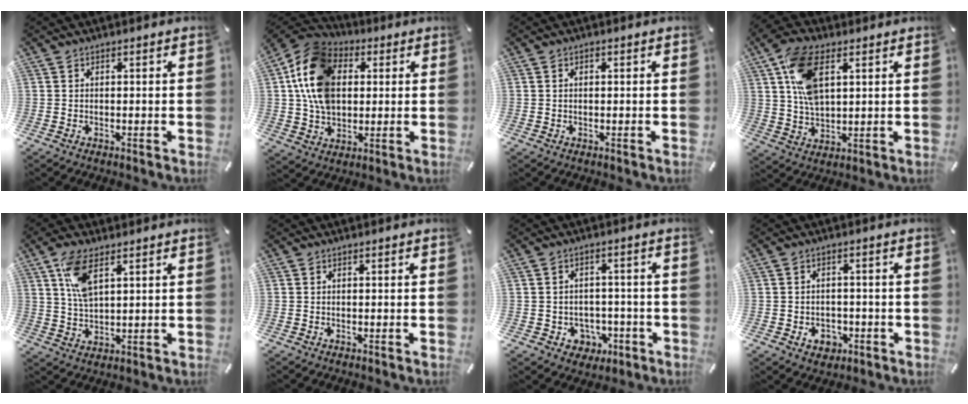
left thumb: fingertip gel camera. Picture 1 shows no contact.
{"total": 15.1, "force": [2.6, 11.9, 9.0], "torque": [-0.200, 0.009, 0.048]}
{"total": 0.6, "force": [0.1, 0.4, 0.4], "torque": [-0.008, 0.003, 0.001]}
{"total": 12.7, "force": [4.6, 7.1, 9.4], "torque": [-0.203, -0.002, 0.084]}
{"total": 8.0, "force": [3.9, 3.4, 6.1], "torque": [-0.135, 0.002, 0.071]}
{"total": 0.0}
{"total": 5.7, "force": [-0.9, 5.4, 1.4], "torque": [-0.015, 0.000, -0.011]}
{"total": 4.7, "force": [-1.6, 3.9, 2.0], "torque": [-0.025, 0.007, -0.028]}